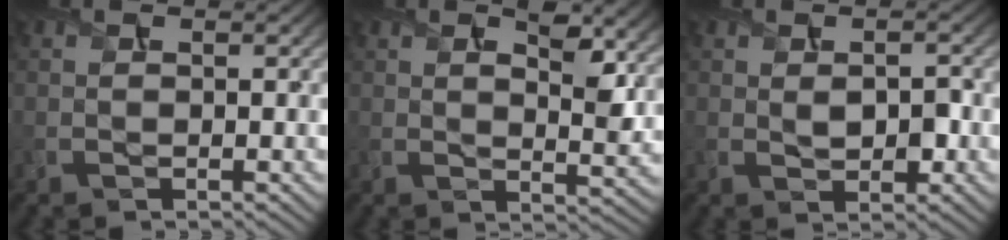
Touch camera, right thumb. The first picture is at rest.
{"total": 5.7, "force": [2.7, 2.3, 4.5], "torque": [-0.081, -0.006, 0.045]}
{"total": 2.9, "force": [0.0, 1.8, 2.3], "torque": [-0.041, -0.005, 0.001]}